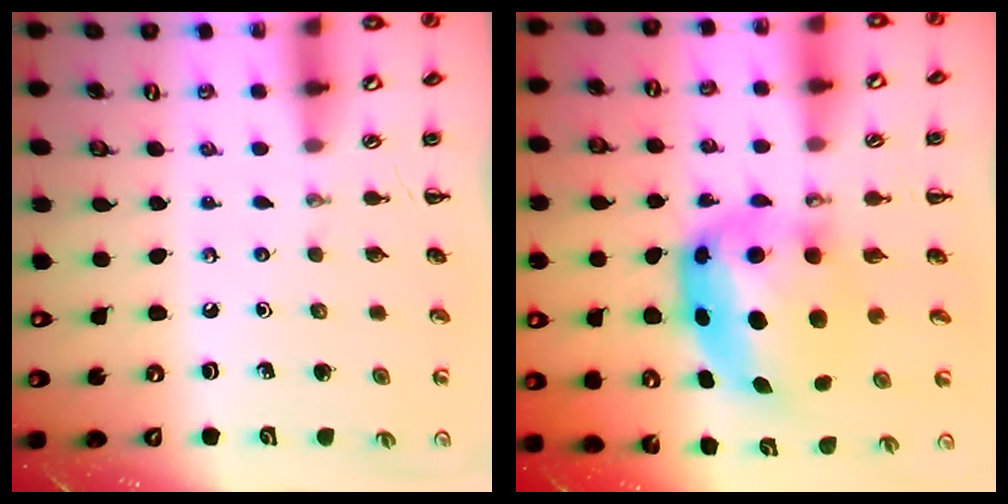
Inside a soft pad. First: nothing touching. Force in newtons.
{"total": 7.7, "press": 7.6, "slide": 1.6}